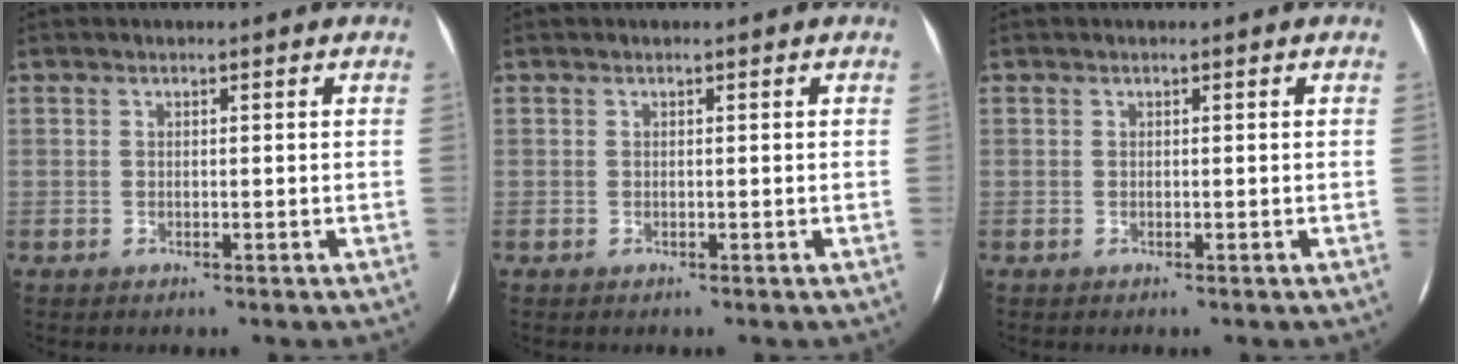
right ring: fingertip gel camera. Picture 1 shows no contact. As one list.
[{"total": 0.0}, {"total": 0.0}]